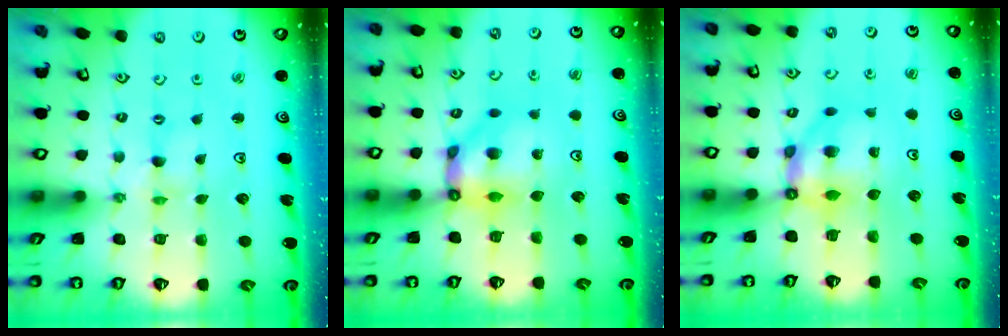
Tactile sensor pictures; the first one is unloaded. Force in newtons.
{"total": 8.8, "press": 8.8, "slide": 0.7}
{"total": 7.6, "press": 7.6, "slide": 0.7}